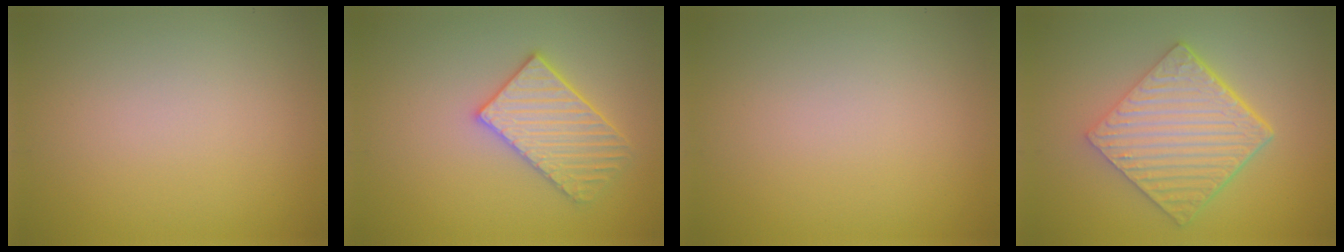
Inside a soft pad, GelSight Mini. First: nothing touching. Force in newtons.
{"total": 3.4, "press": 3.3, "slide": 0.8}
{"total": 0.0}
{"total": 6.6, "press": 4.7, "slide": 4.6}